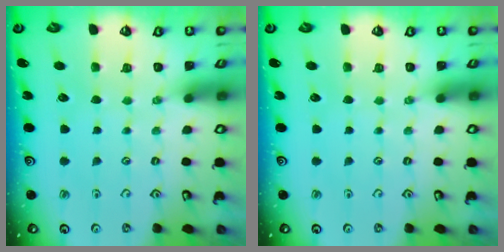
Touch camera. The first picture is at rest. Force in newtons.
{"total": 0.0}